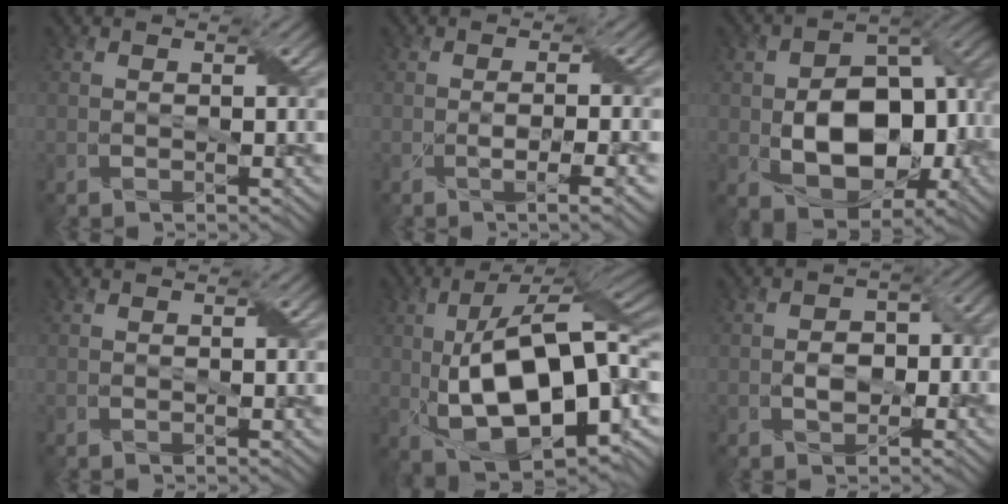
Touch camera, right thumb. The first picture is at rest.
{"total": 3.8, "force": [-1.0, 0.5, 3.6], "torque": [-0.065, 0.004, -0.017]}
{"total": 14.1, "force": [-2.4, 9.2, 10.4], "torque": [-0.159, -0.009, -0.042]}
{"total": 0.0}
{"total": 19.3, "force": [-0.8, 9.0, 17.1], "torque": [-0.297, 0.006, -0.015]}
{"total": 4.1, "force": [-1.0, 2.7, 3.0], "torque": [-0.046, -0.001, -0.019]}